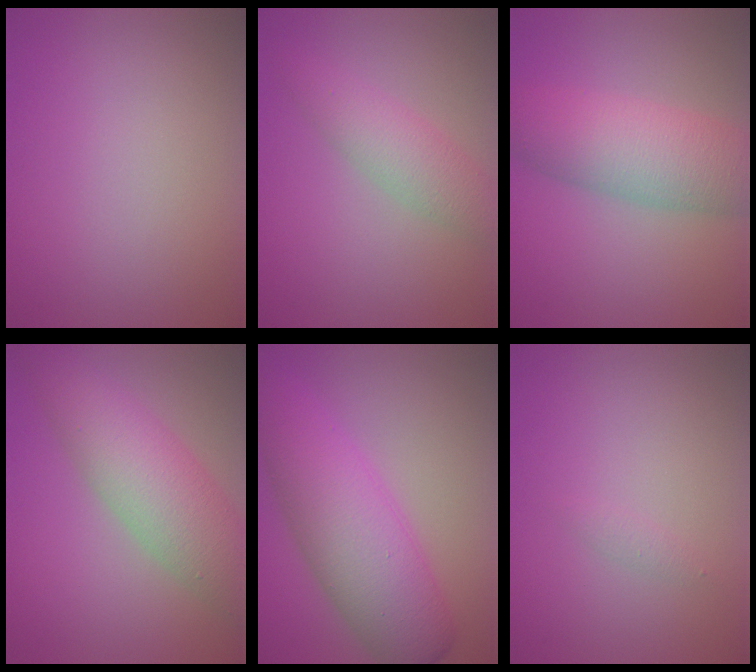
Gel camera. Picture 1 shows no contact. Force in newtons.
{"total": 3.6, "press": 3.6, "slide": 0.1}
{"total": 6.9, "press": 6.9, "slide": 0.2}
{"total": 7.2, "press": 7.2, "slide": 0.2}
{"total": 8.4, "press": 8.4, "slide": 0.2}
{"total": 0.6, "press": 0.6, "slide": 0.0}